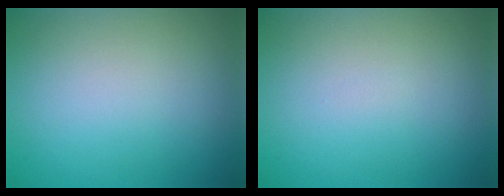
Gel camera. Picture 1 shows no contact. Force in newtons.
{"total": 0.0}